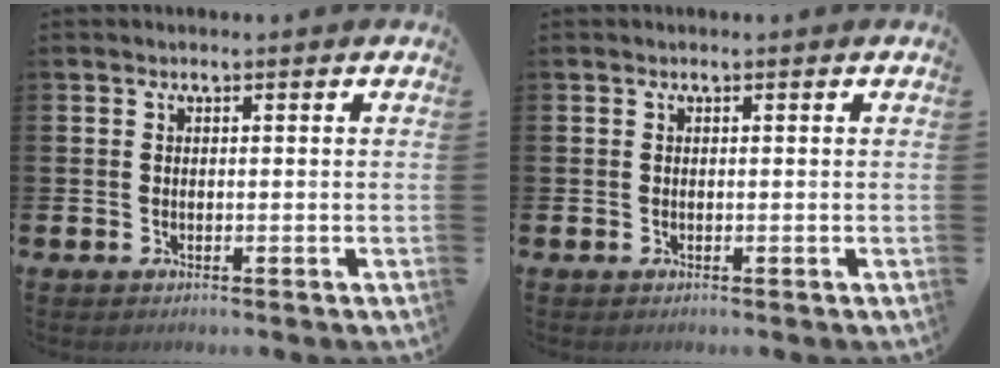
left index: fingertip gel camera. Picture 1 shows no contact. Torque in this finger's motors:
{"motor_torque": [0.08, 0.04, 0.01, 0.00]}